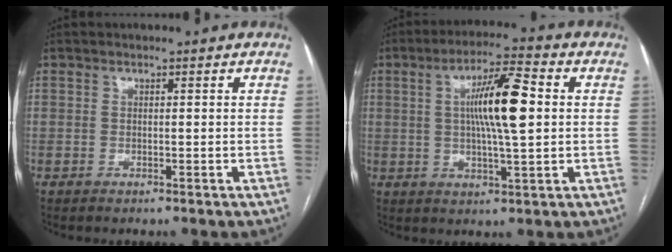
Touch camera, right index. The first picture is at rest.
{"total": 10.8, "force": [1.4, 1.1, 10.7], "torque": [-0.188, 0.010, 0.022]}